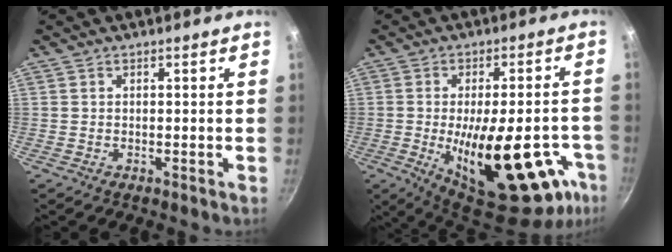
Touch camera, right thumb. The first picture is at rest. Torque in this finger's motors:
{"motor_torque": [2.63, 2.38, 2.04, -0.25, 0.50]}